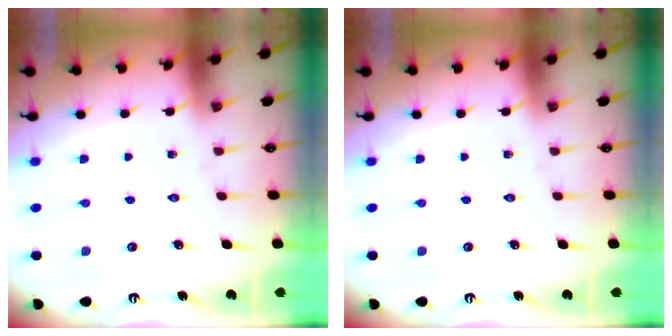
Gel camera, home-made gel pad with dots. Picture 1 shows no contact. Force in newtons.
{"total": 0.0}